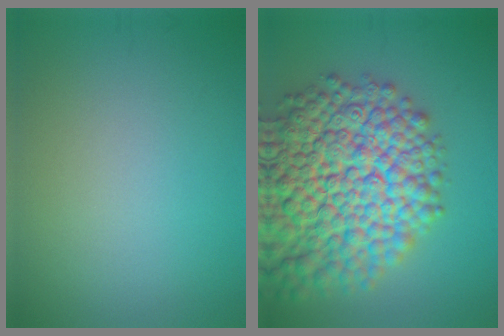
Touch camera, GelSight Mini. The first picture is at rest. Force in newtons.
{"total": 15.8, "press": 15.8, "slide": 0.7}